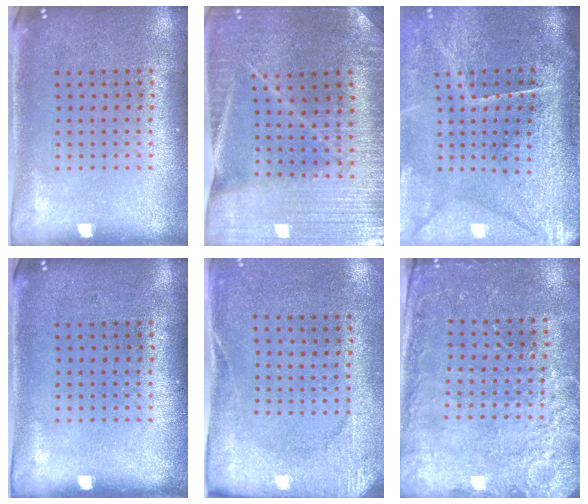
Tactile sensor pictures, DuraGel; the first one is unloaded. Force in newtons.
{"total": 3.1, "press": 3.1, "slide": 0.3}
{"total": 4.8, "press": 4.0, "slide": 2.7}
{"total": 0.0}
{"total": 2.6, "press": 2.0, "slide": 1.6}
{"total": 2.8, "press": 2.7, "slide": 0.4}